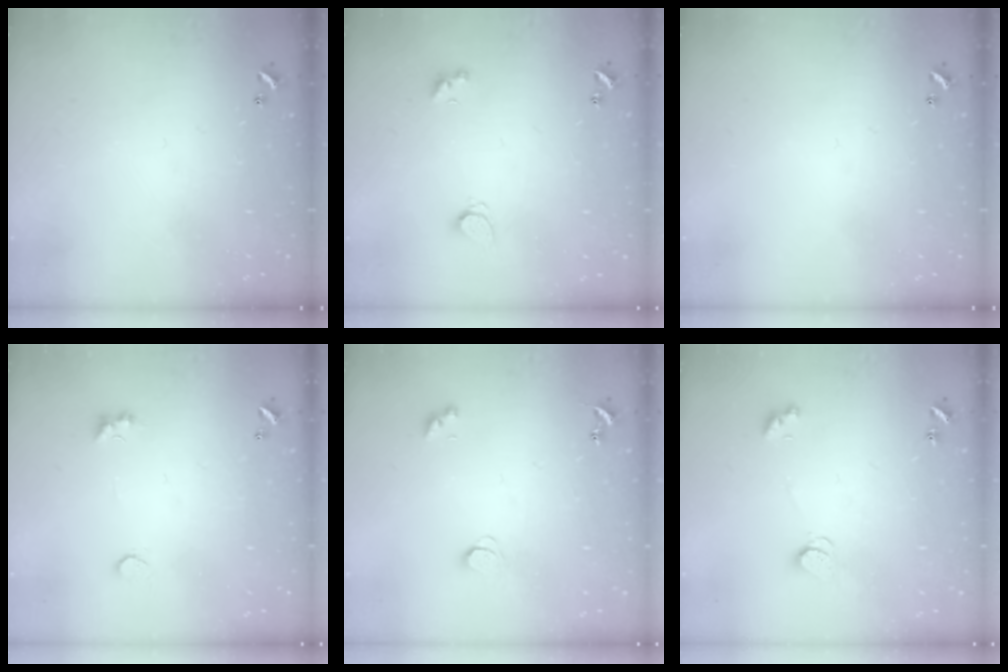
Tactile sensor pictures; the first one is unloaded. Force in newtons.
{"total": 2.1, "press": 2.0, "slide": 0.4}
{"total": 0.0}
{"total": 1.4, "press": 1.1, "slide": 0.9}
{"total": 1.7, "press": 1.7, "slide": 0.3}
{"total": 2.5, "press": 2.4, "slide": 0.3}